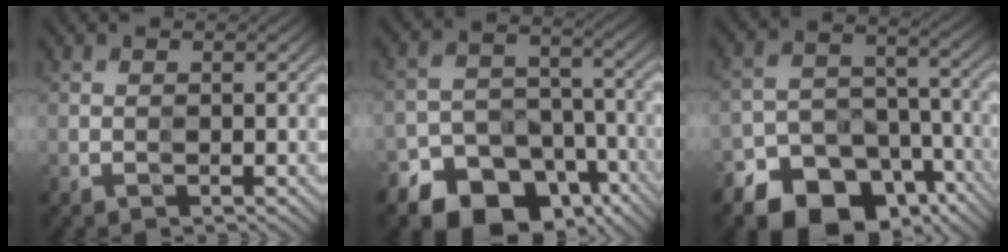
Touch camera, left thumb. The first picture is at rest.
{"total": 13.0, "force": [-9.6, 7.7, 4.0], "torque": [-0.082, -0.017, -0.156]}
{"total": 14.3, "force": [-10.7, 8.3, 4.5], "torque": [-0.102, -0.025, -0.167]}